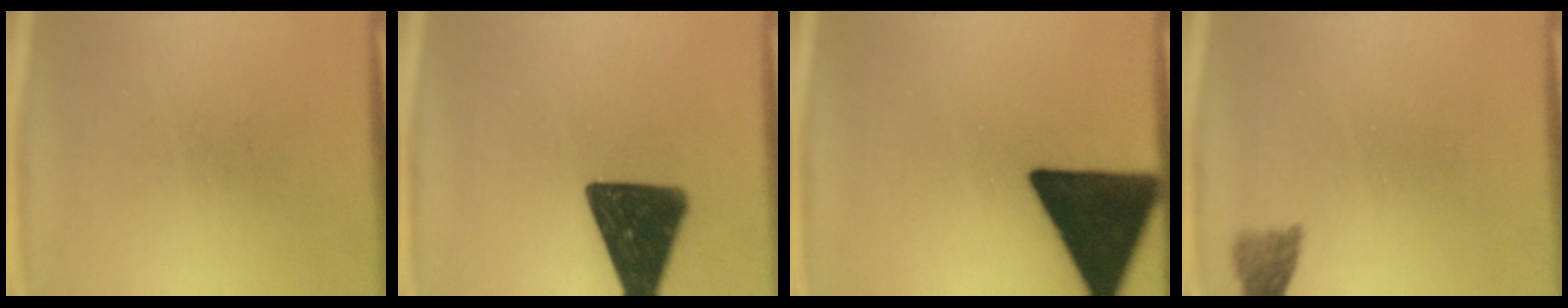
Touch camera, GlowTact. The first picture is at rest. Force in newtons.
{"total": 16.3}
{"total": 19.5}
{"total": 2.5}